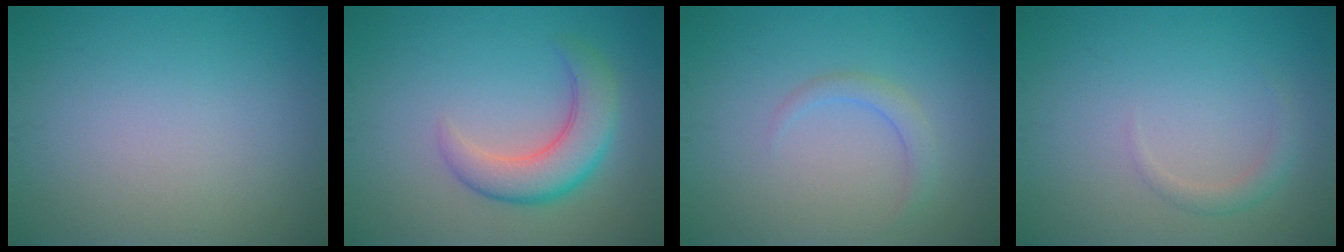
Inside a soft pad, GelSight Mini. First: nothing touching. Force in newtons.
{"total": 4.9, "press": 4.9, "slide": 0.2}
{"total": 1.5, "press": 1.5, "slide": 0.1}
{"total": 1.3, "press": 1.3, "slide": 0.1}